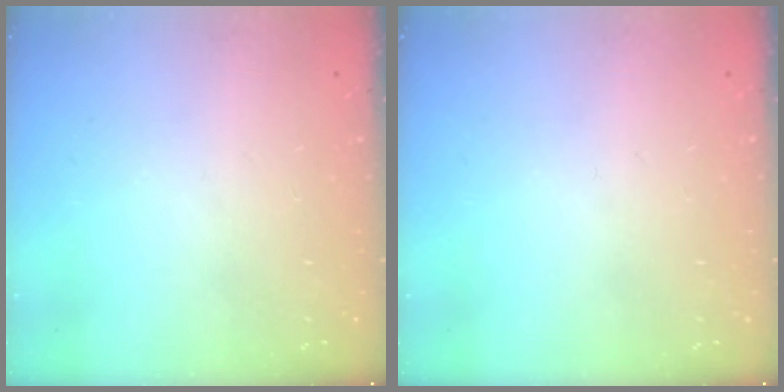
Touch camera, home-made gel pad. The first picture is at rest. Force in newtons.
{"total": 0.0}